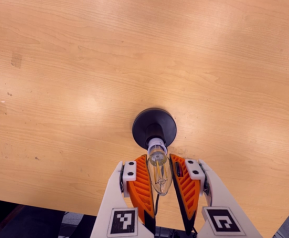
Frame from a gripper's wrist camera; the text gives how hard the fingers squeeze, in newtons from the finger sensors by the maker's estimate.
{"total": 12.3, "left": 12.1, "right": 12.5}